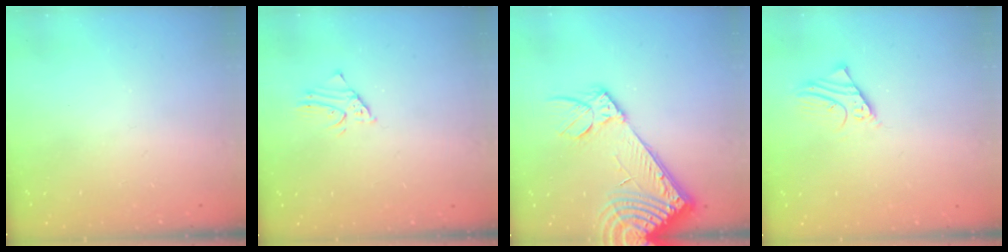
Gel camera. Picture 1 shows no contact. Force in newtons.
{"total": 1.9, "press": 1.9, "slide": 0.1}
{"total": 15.4, "press": 15.0, "slide": 3.7}
{"total": 2.6, "press": 2.6, "slide": 0.1}